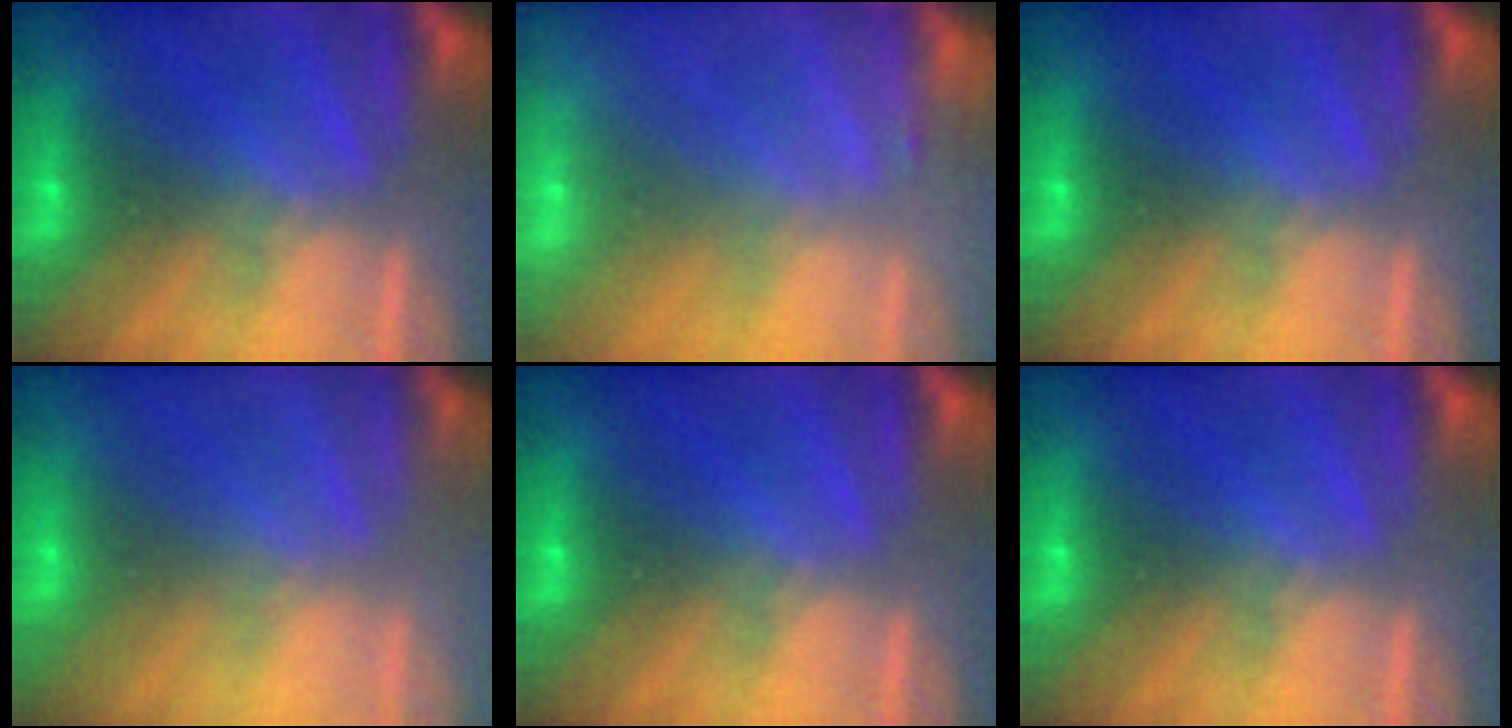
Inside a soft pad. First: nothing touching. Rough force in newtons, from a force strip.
{"total": 2.3}
{"total": 0.0}
{"total": 2.5}
{"total": 0.0}
{"total": 0.0}